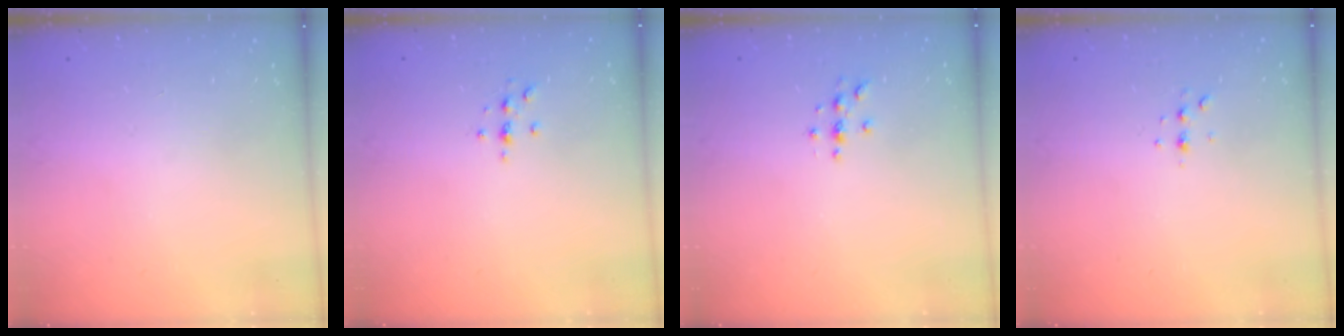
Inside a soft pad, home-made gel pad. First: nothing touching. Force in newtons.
{"total": 2.8, "press": 2.7, "slide": 0.3}
{"total": 2.7, "press": 2.7, "slide": 0.3}
{"total": 4.0, "press": 3.6, "slide": 1.8}